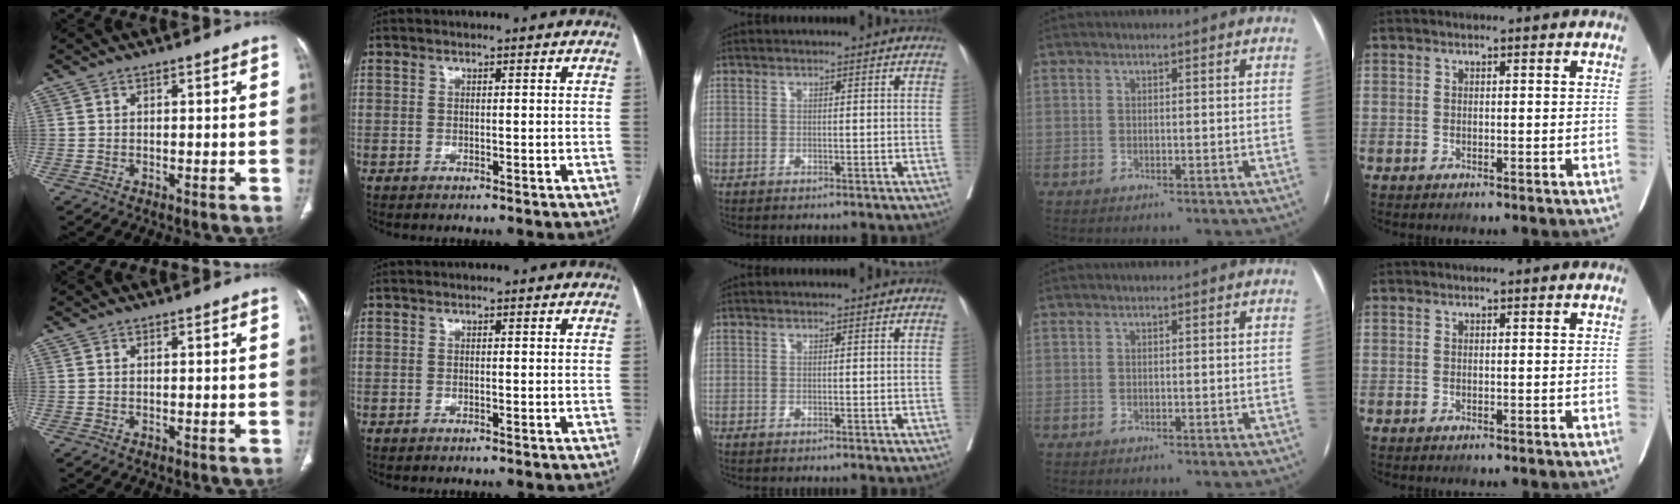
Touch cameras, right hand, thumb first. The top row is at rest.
{}